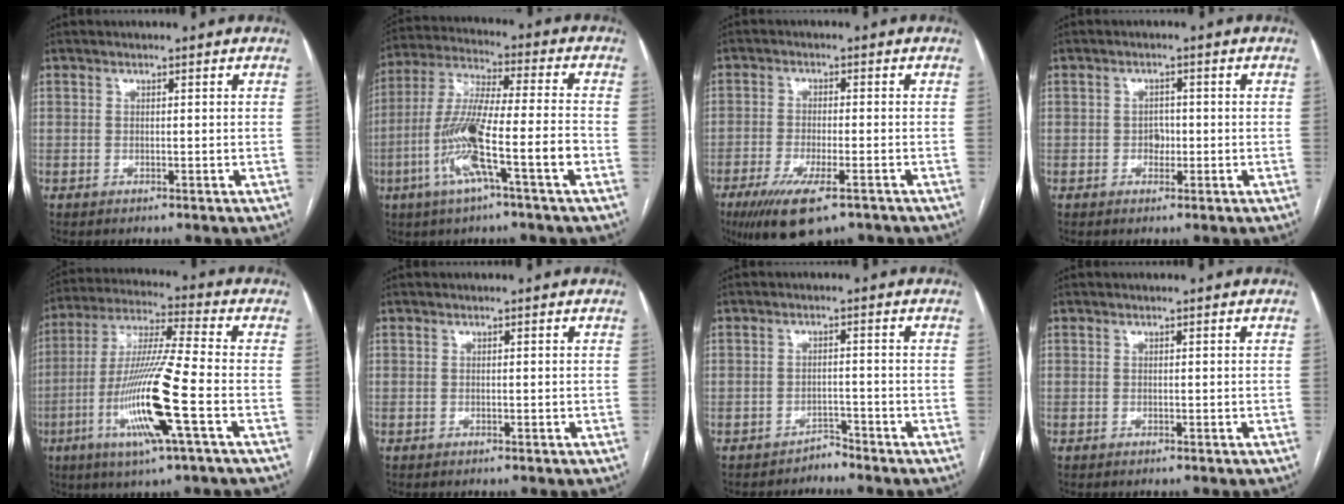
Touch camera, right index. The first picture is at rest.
{"total": 14.0, "force": [-5.2, 0.4, 13.0], "torque": [-0.260, 0.002, -0.100]}
{"total": 10.4, "force": [-6.7, 2.5, 7.5], "torque": [-0.132, -0.023, -0.106]}
{"total": 1.9, "force": [-0.4, 1.5, 1.2], "torque": [-0.014, 0.006, -0.006]}
{"total": 16.0, "force": [-5.2, -0.1, 15.1], "torque": [-0.309, -0.016, -0.102]}
{"total": 0.0}
{"total": 1.9, "force": [-1.8, 0.4, -0.4], "torque": [0.017, -0.002, -0.030]}
{"total": 0.0}